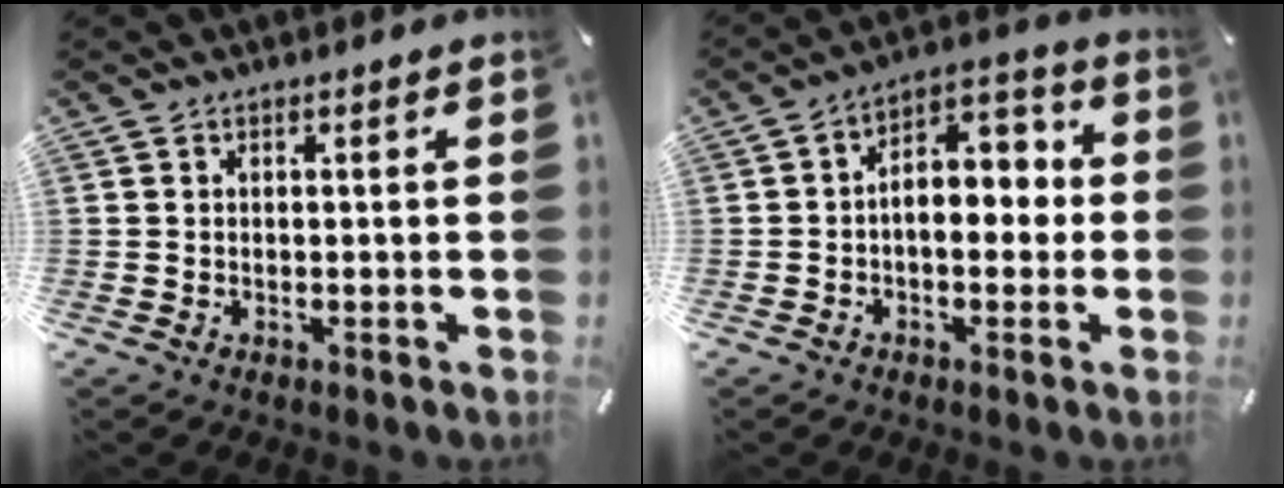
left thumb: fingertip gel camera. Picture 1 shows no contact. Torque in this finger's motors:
{"motor_torque": [0.20, 1.10, 1.19, -0.02, 0.23]}